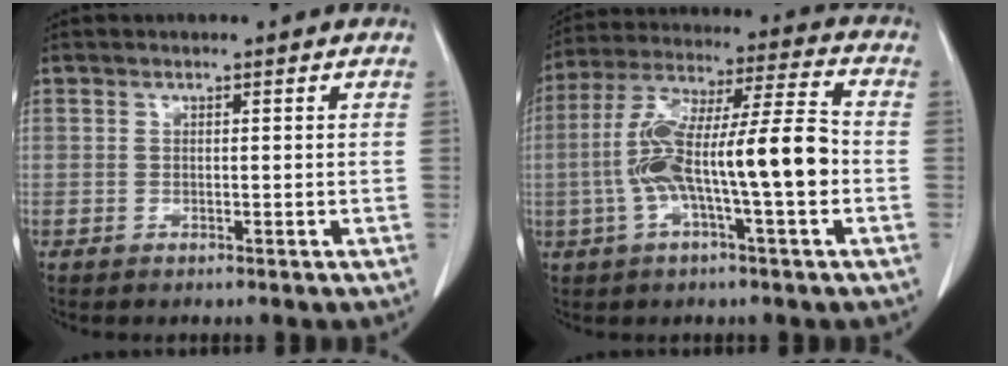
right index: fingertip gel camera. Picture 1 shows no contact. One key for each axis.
{"total": 15.0, "fx": -2.6, "fy": 1.6, "fz": 14.7, "tx": -0.276, "ty": 0.026, "tz": -0.047}